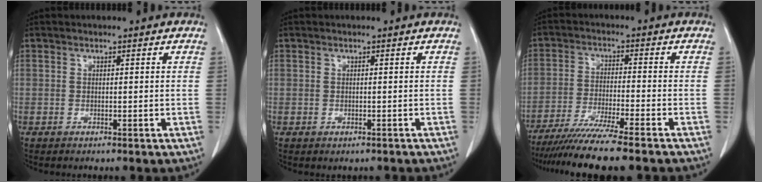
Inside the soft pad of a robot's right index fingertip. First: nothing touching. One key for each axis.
{"total": 1.2, "fx": -0.7, "fy": 0.9, "fz": 0.1, "tx": -0.004, "ty": 0.003, "tz": -0.007}
{"total": 12.6, "fx": -10.4, "fy": -0.7, "fz": 7.0, "tx": -0.100, "ty": -0.035, "tz": -0.163}